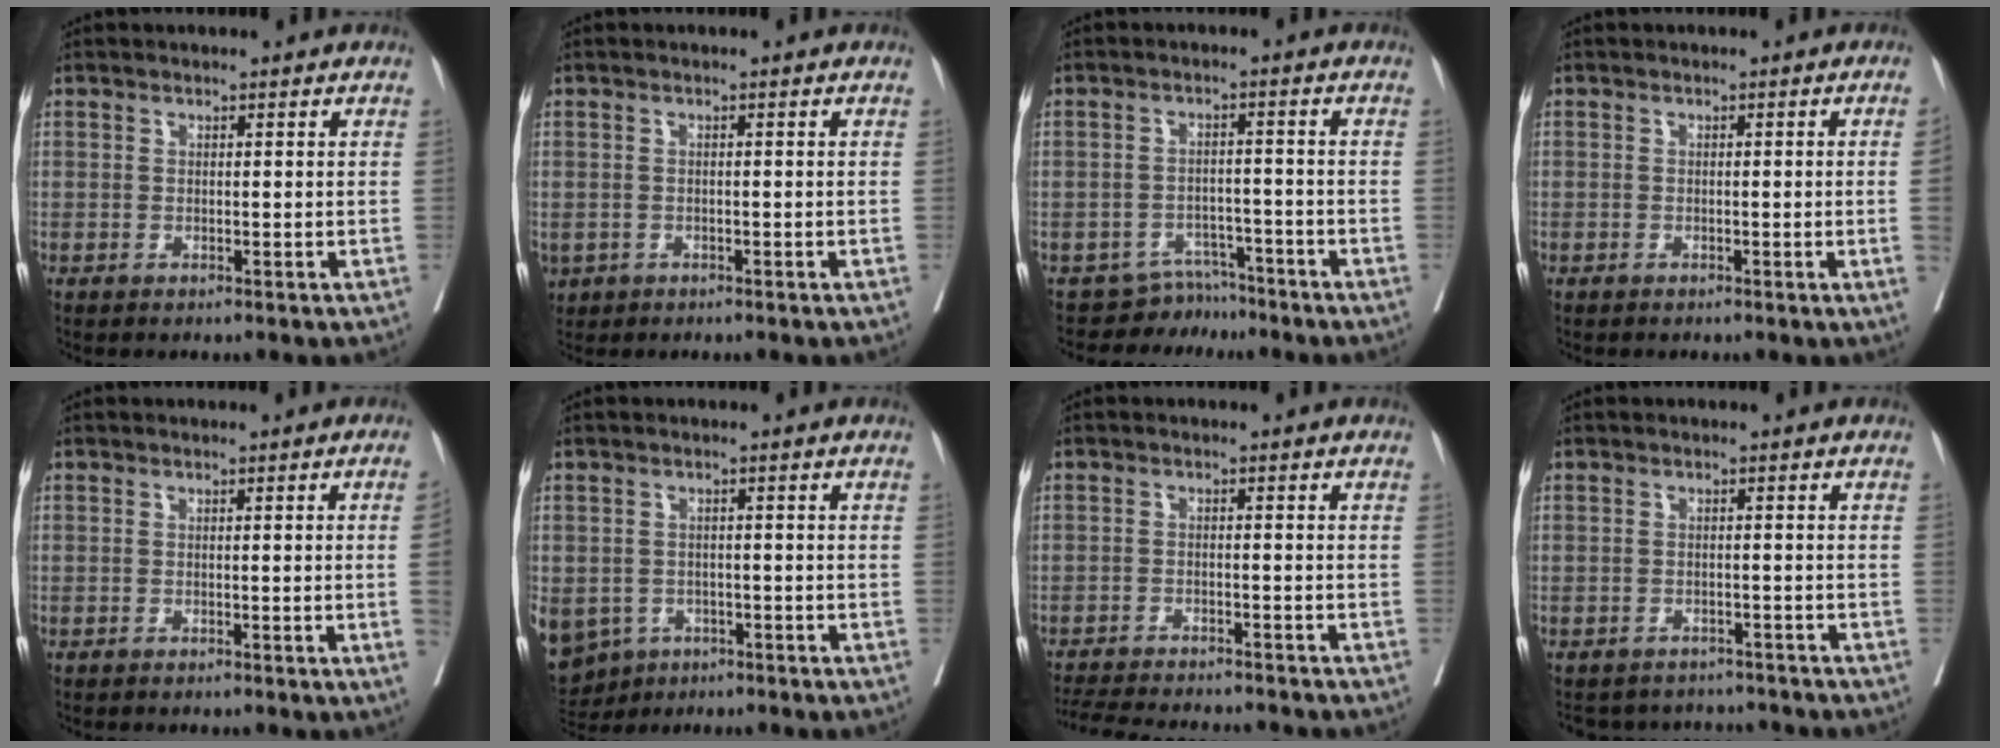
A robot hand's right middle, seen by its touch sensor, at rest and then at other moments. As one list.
[{"total": 3.7, "force": [-1.8, 3.0, 1.2], "torque": [-0.035, -0.003, -0.027]}, {"total": 4.6, "force": [-4.2, 1.6, -1.2], "torque": [0.023, 0.020, -0.062]}, {"total": 1.7, "force": [-0.4, -0.4, 1.6], "torque": [-0.019, -0.001, -0.007]}, {"total": 2.2, "force": [-0.5, -0.9, 2.0], "torque": [-0.023, -0.002, -0.007]}, {"total": 14.5, "force": [-6.9, 11.7, 5.2], "torque": [-0.163, -0.007, -0.088]}, {"total": 12.5, "force": [-11.6, 1.7, 4.4], "torque": [-0.077, -0.011, -0.164]}, {"total": 7.5, "force": [-7.1, 2.2, 0.1], "torque": [0.000, 0.015, -0.088]}]